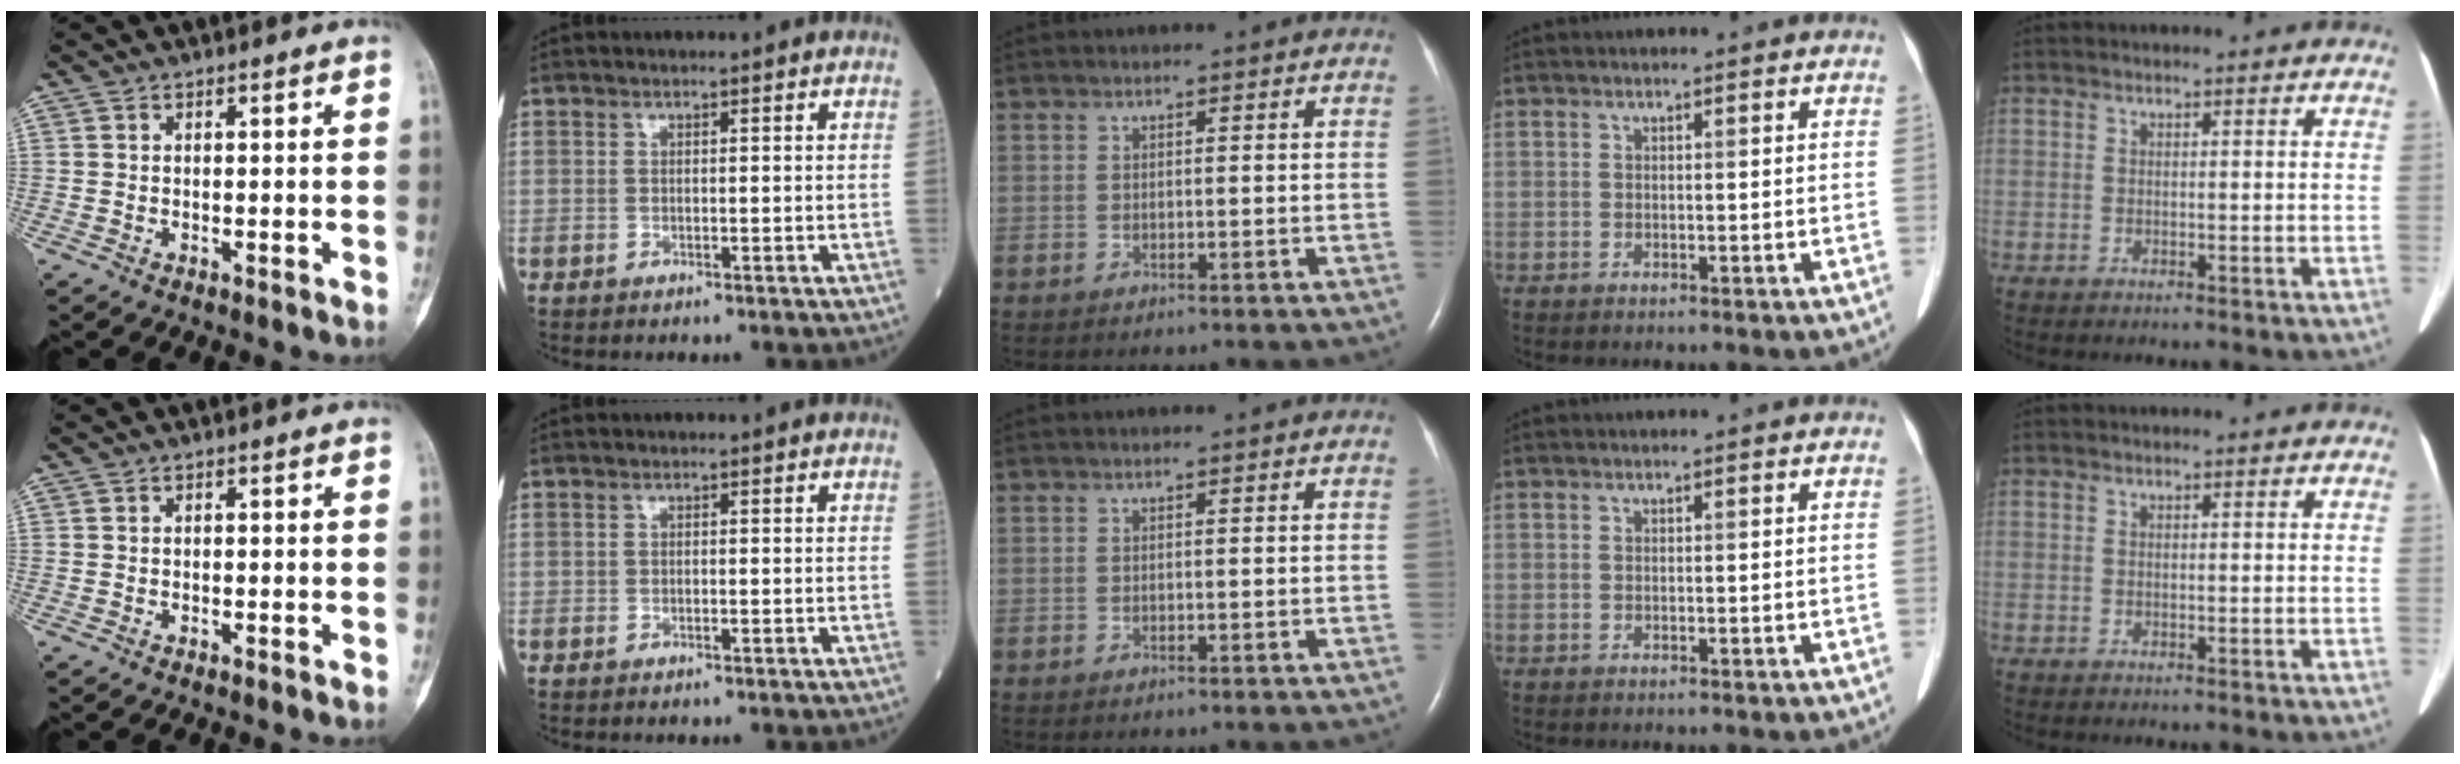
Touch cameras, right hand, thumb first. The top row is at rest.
{}